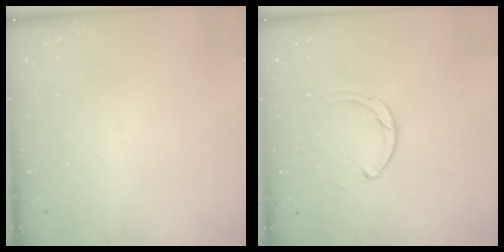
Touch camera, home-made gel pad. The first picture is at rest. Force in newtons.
{"total": 2.5, "press": 2.5, "slide": 0.3}